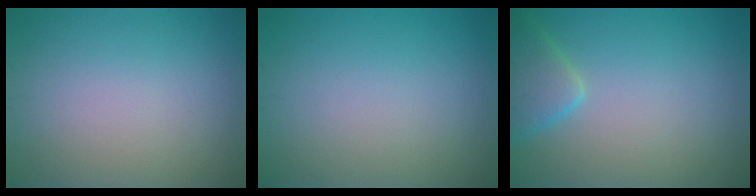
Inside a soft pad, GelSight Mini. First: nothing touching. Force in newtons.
{"total": 0.0}
{"total": 3.2, "press": 3.2, "slide": 0.2}